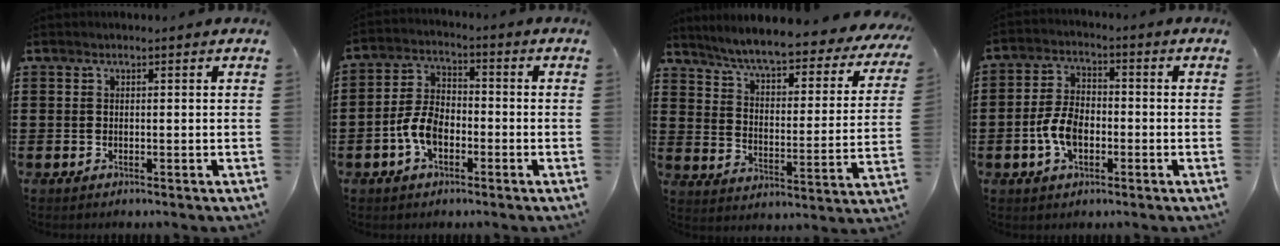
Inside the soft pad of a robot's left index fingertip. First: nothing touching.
{"total": 6.3, "force": [-2.5, 3.7, 4.5], "torque": [-0.112, 0.004, -0.055]}
{"total": 6.1, "force": [5.5, 0.0, 2.6], "torque": [-0.075, -0.040, 0.087]}
{"total": 6.3, "force": [-1.9, 3.7, 4.7], "torque": [-0.117, 0.001, -0.044]}